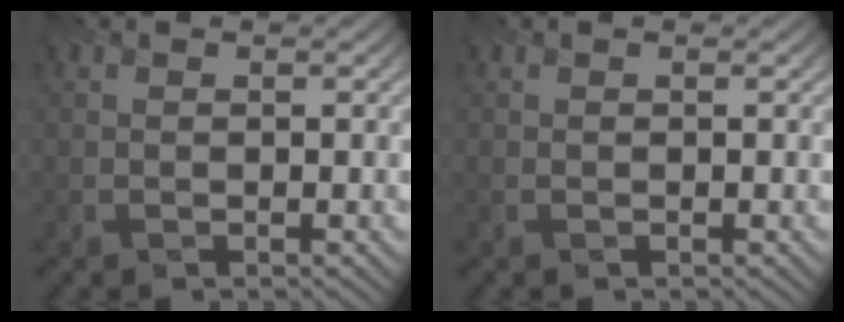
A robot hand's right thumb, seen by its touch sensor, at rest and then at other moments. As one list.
[{"total": 0.0}]